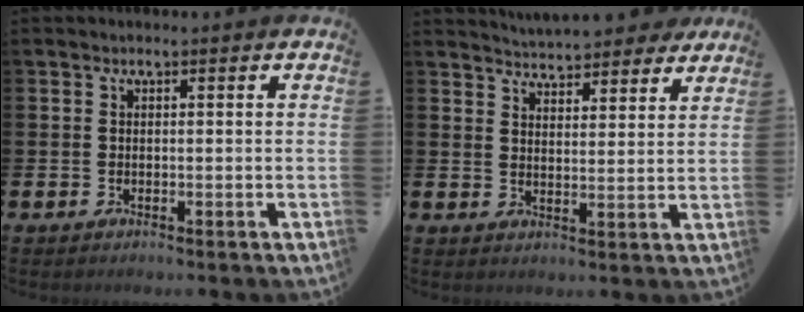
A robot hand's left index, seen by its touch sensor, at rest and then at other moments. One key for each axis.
{"total": 5.6, "fx": 5.5, "fy": 0.9, "fz": 0.2, "tx": -0.012, "ty": -0.040, "tz": 0.097}